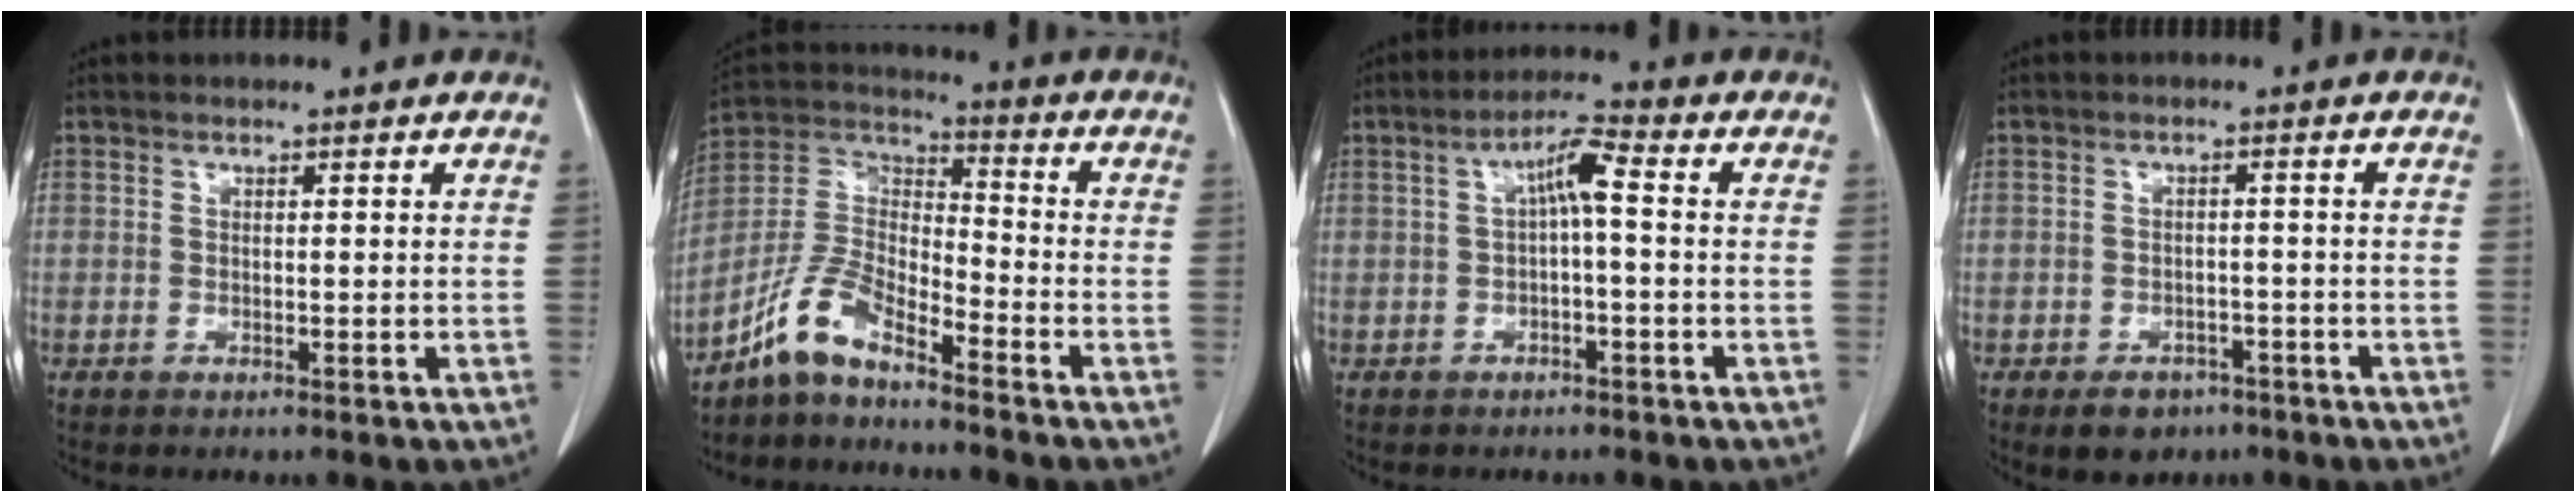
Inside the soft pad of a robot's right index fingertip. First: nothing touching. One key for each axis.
{"total": 8.7, "fx": -7.0, "fy": 2.6, "fz": 4.5, "tx": -0.108, "ty": 0.022, "tz": -0.142}
{"total": 4.8, "fx": 0.3, "fy": 0.6, "fz": 4.8, "tx": -0.084, "ty": 0.019, "tz": 0.004}
{"total": 5.0, "fx": -3.3, "fy": 3.2, "fz": 1.8, "tx": -0.024, "ty": 0.004, "tz": -0.042}